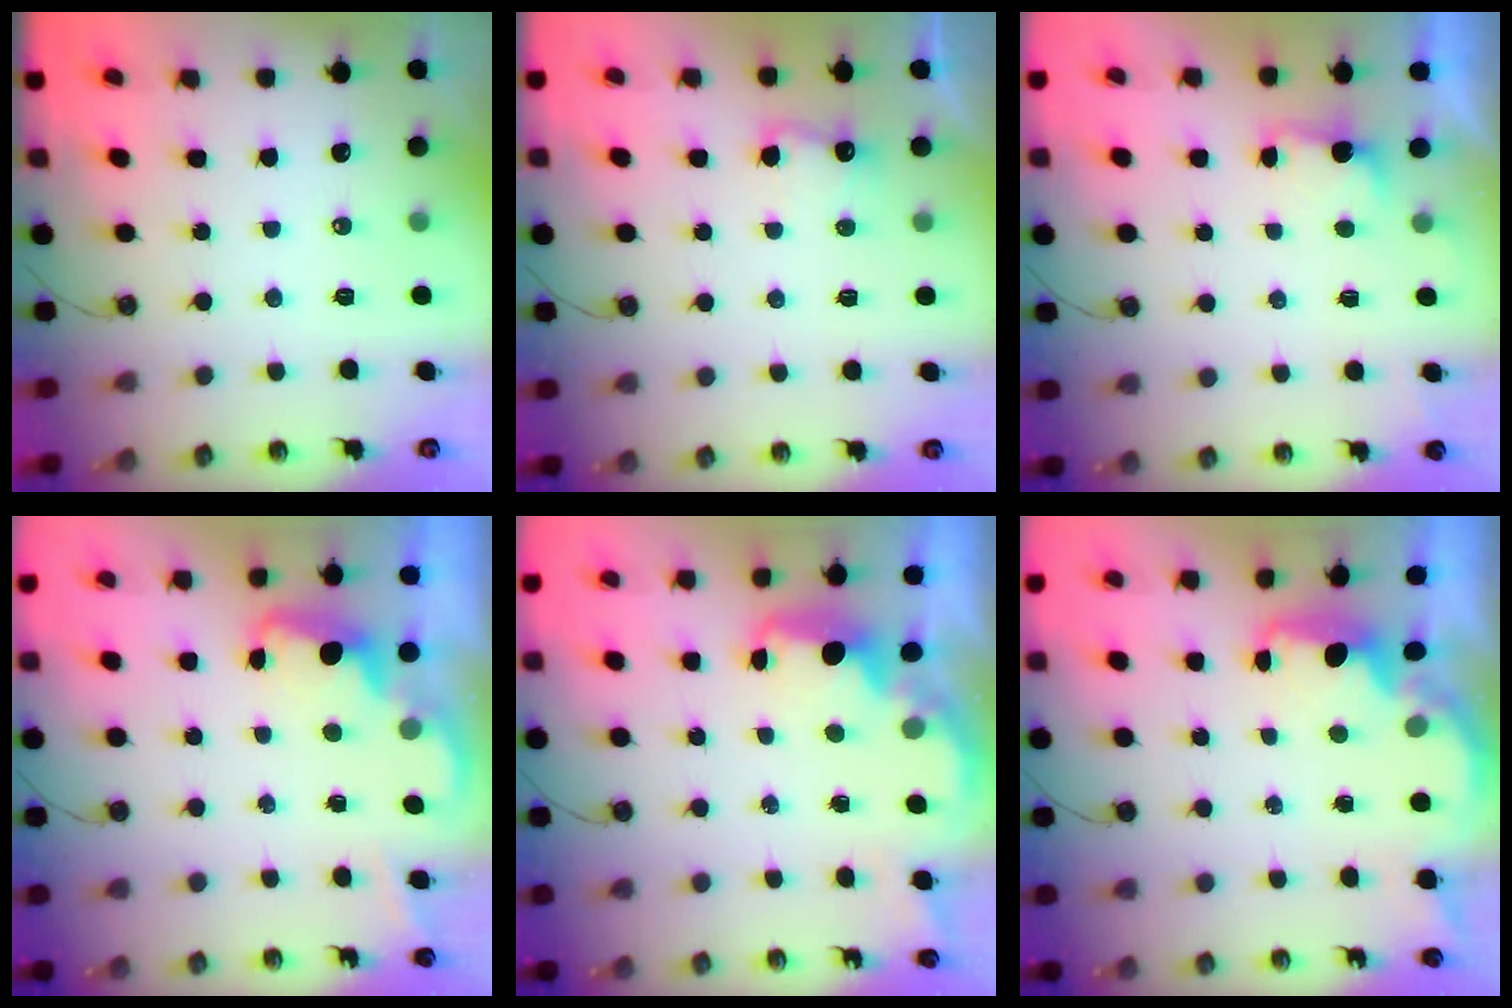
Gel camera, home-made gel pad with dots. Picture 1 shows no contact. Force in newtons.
{"total": 7.1, "press": 7.0, "slide": 1.2}
{"total": 2.6, "press": 2.4, "slide": 0.9}
{"total": 2.2, "press": 2.2, "slide": 0.5}
{"total": 2.7, "press": 2.6, "slide": 0.5}
{"total": 2.2, "press": 2.0, "slide": 0.8}